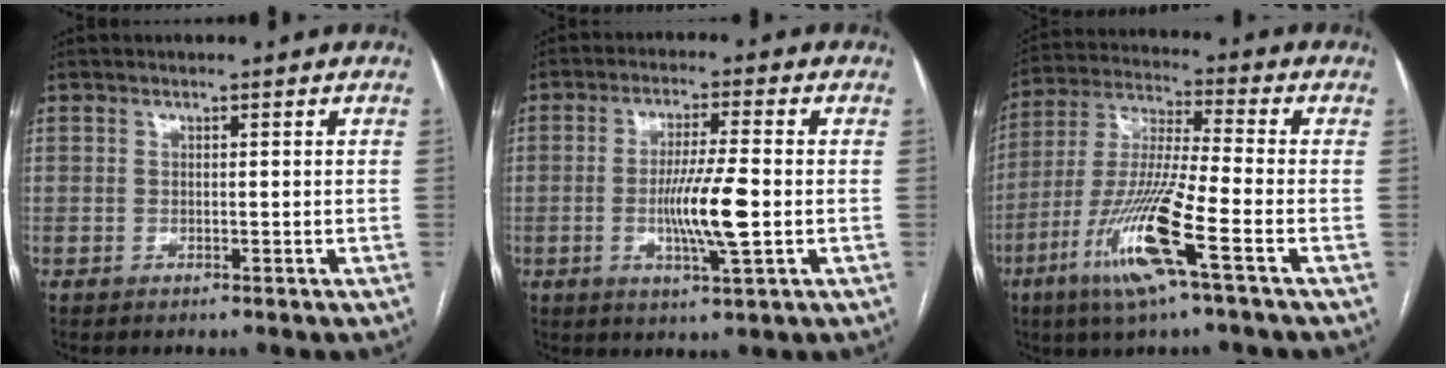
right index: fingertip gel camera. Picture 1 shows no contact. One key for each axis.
{"total": 8.5, "fx": -1.4, "fy": 0.2, "fz": 8.4, "tx": -0.157, "ty": -0.010, "tz": -0.026}
{"total": 14.5, "fx": -6.5, "fy": 0.0, "fz": 13.0, "tx": -0.271, "ty": -0.021, "tz": -0.125}